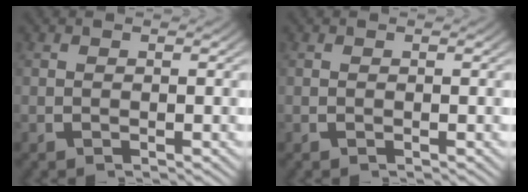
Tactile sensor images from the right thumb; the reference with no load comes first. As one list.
[{"total": 0.0}]